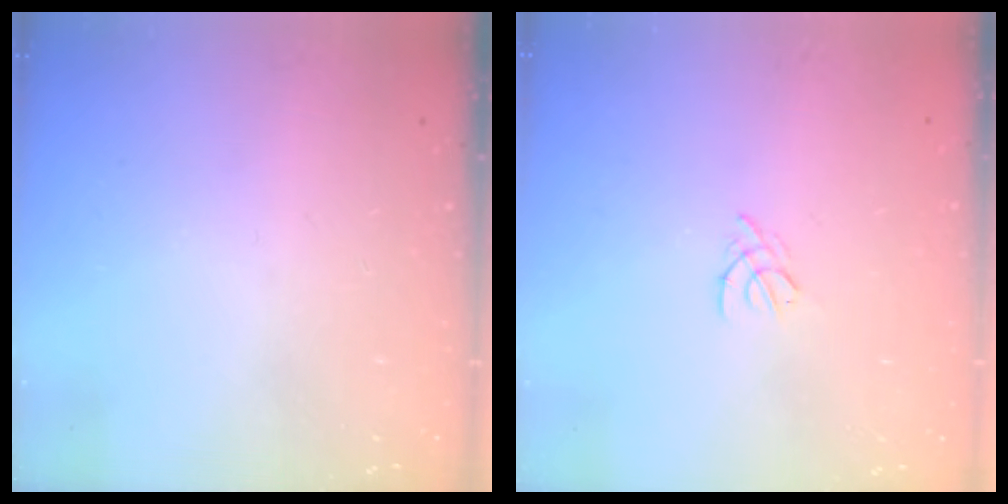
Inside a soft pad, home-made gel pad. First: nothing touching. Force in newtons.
{"total": 2.0, "press": 1.9, "slide": 0.5}